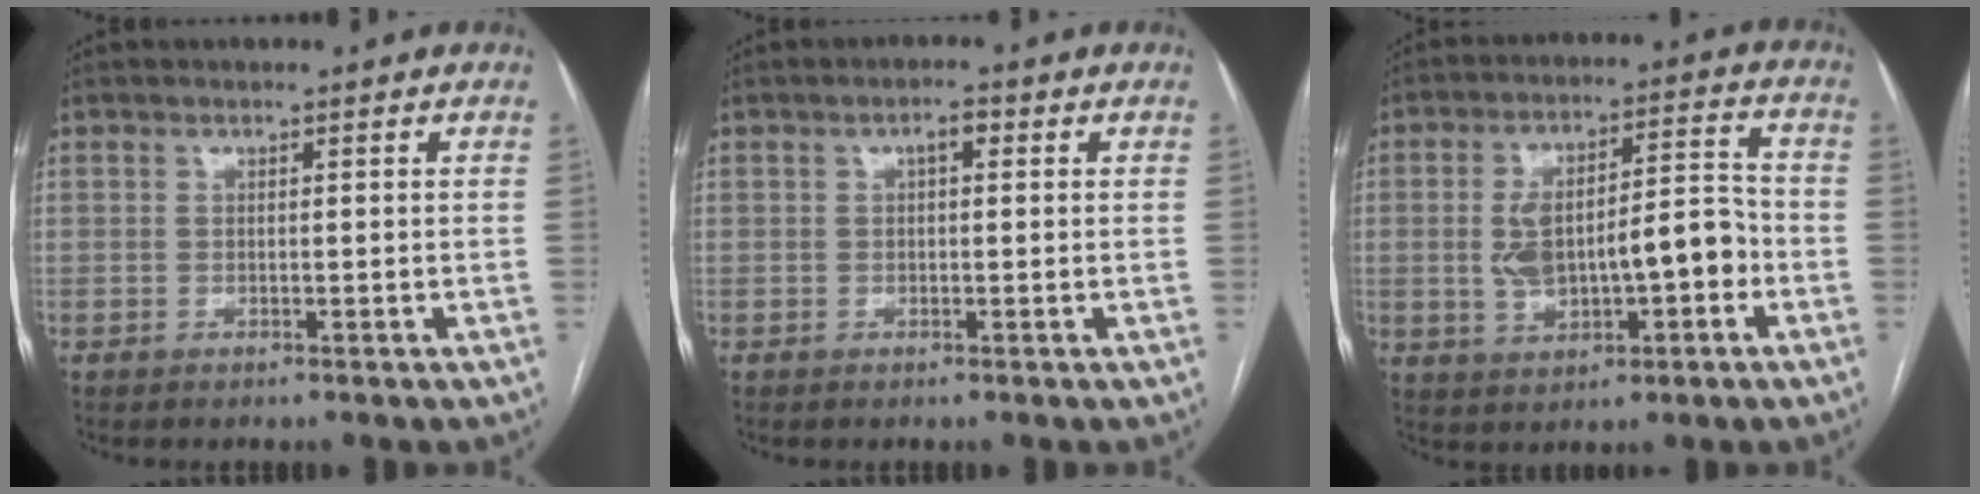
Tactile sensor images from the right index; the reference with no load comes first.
{"total": 2.0, "force": [0.6, 0.8, 1.7], "torque": [-0.026, 0.012, 0.010]}
{"total": 12.8, "force": [-2.0, 5.1, 11.6], "torque": [-0.202, 0.034, -0.017]}